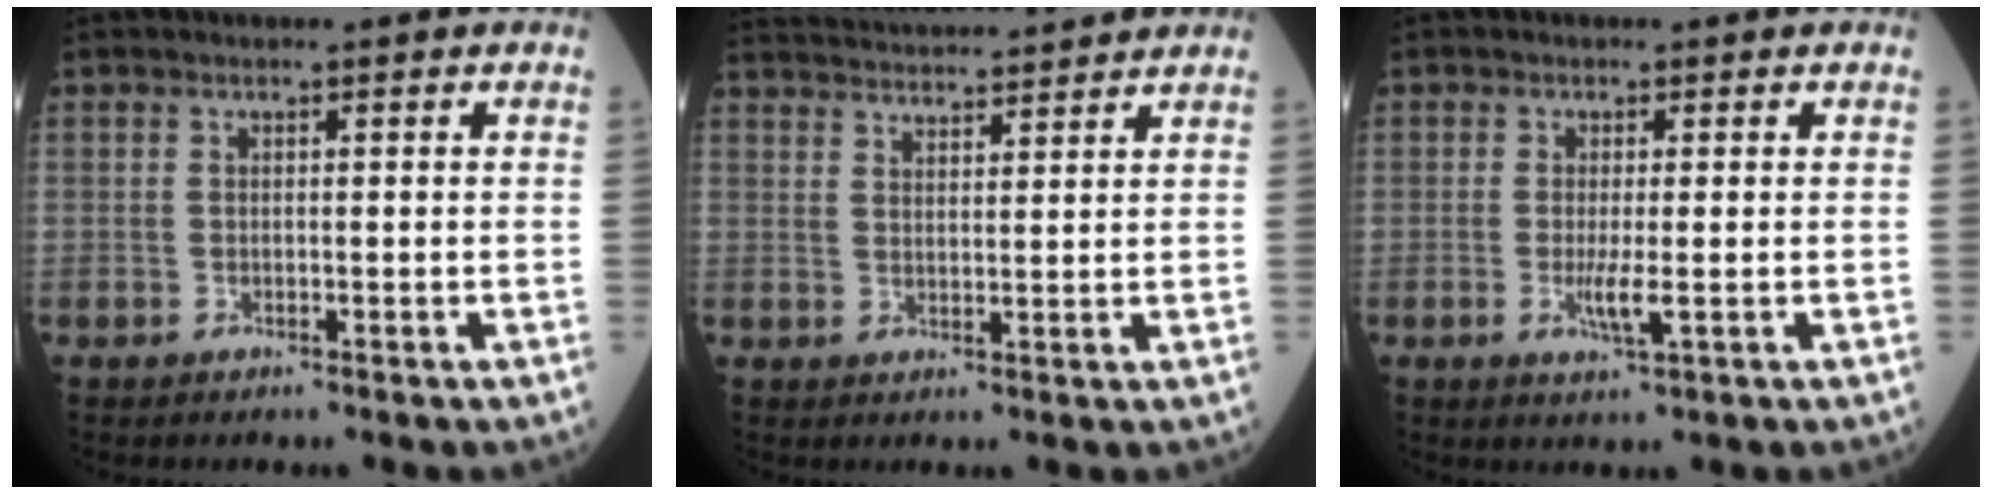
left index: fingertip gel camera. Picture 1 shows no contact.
{"total": 14.3, "force": [13.6, 1.2, 4.0], "torque": [-0.078, 0.037, 0.204]}
{"total": 3.1, "force": [-0.6, 0.3, 3.0], "torque": [-0.064, -0.007, -0.009]}